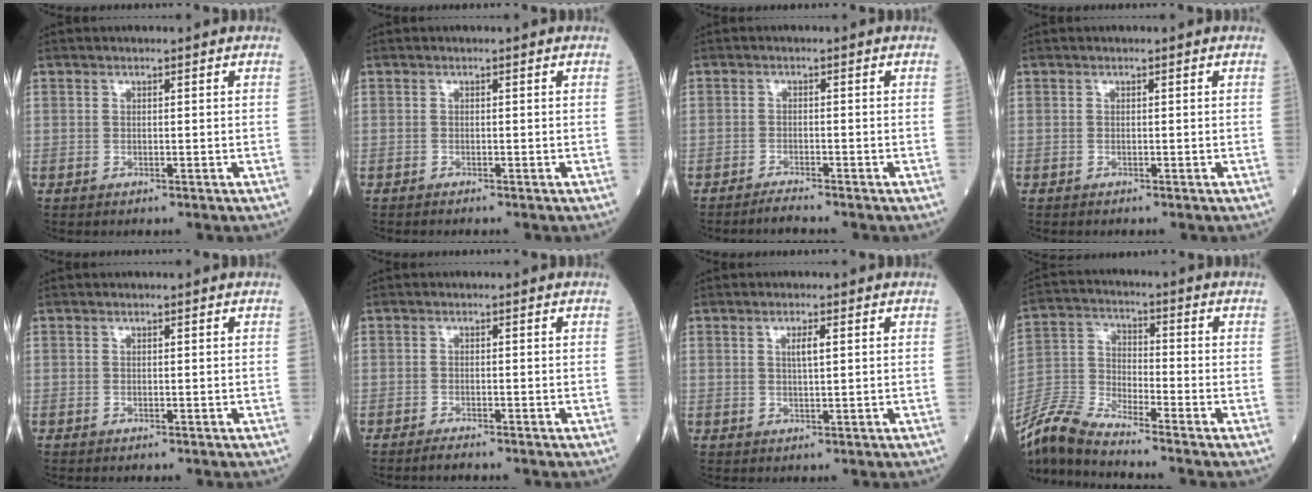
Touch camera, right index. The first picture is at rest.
{"total": 0.5, "force": [-0.5, -0.1, 0.1], "torque": [-0.003, -0.001, -0.013]}
{"total": 2.0, "force": [-2.0, -0.4, 0.4], "torque": [-0.012, -0.007, -0.038]}
{"total": 0.0}
{"total": 0.0}
{"total": 1.4, "force": [-1.3, -0.1, 0.5], "torque": [-0.015, -0.002, -0.026]}
{"total": 2.2, "force": [0.7, 0.0, 2.0], "torque": [-0.038, 0.000, 0.011]}
{"total": 8.3, "force": [-7.9, -0.1, 2.8], "torque": [-0.077, -0.010, -0.165]}